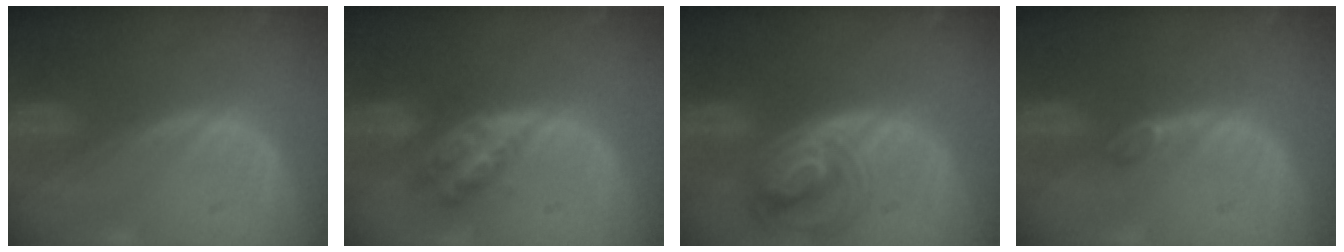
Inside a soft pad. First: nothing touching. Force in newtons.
{"total": 6.1, "press": 5.4, "slide": 3.0}
{"total": 8.3, "press": 7.1, "slide": 4.2}
{"total": 1.7, "press": 1.7, "slide": 0.4}